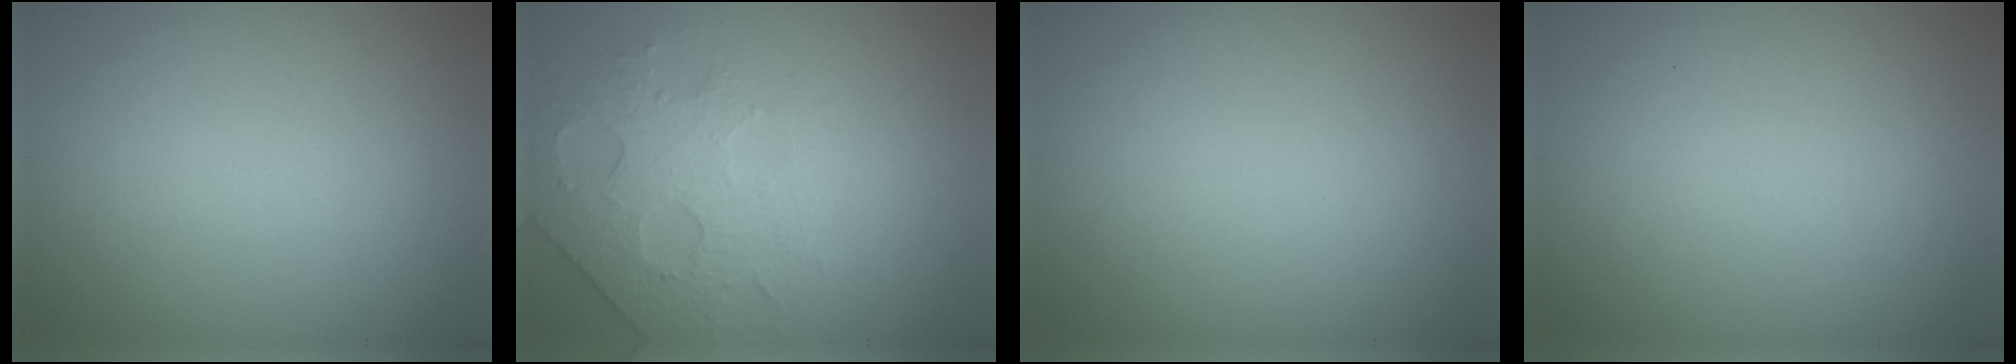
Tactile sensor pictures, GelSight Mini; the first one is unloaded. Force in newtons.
{"total": 4.8, "press": 3.2, "slide": 3.6}
{"total": 0.0}
{"total": 0.0}